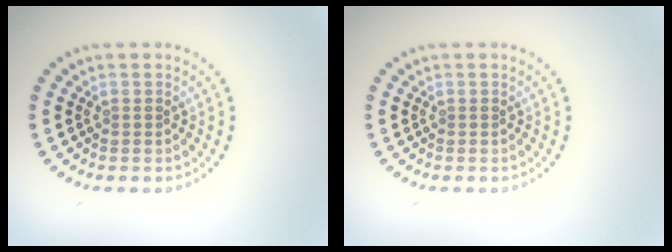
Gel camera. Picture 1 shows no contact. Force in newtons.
{"total": 0.0}